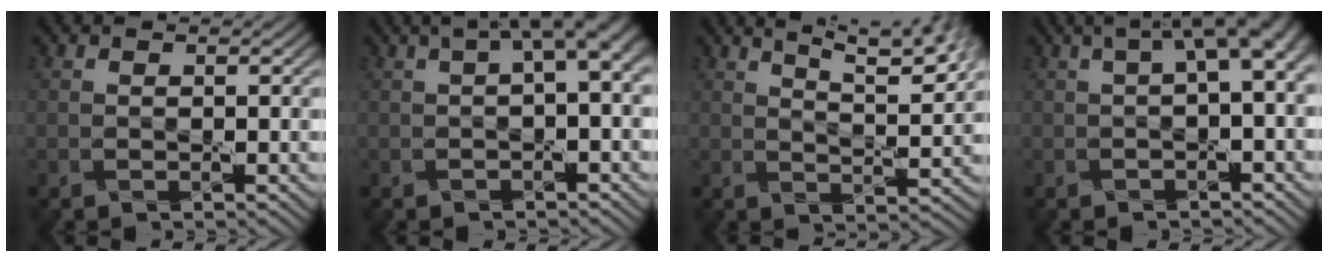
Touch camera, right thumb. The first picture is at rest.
{"total": 4.9, "force": [1.3, 1.1, 4.6], "torque": [-0.061, 0.019, 0.020]}
{"total": 9.4, "force": [6.7, 1.8, 6.4], "torque": [-0.089, 0.002, 0.091]}
{"total": 5.5, "force": [1.1, 1.4, 5.1], "torque": [-0.071, 0.018, 0.017]}